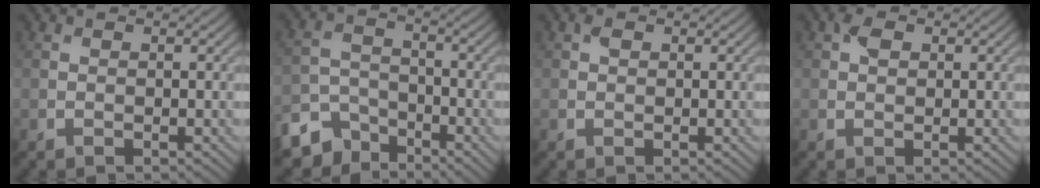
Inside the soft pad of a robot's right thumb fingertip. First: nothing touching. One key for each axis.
{"total": 6.7, "fx": -5.1, "fy": 3.9, "fz": 1.9, "tx": -0.040, "ty": -0.009, "tz": -0.111}
{"total": 0.9, "fx": 0.4, "fy": 0.6, "fz": 0.5, "tx": -0.012, "ty": 0.000, "tz": 0.005}
{"total": 1.6, "fx": 0.6, "fy": 1.1, "fz": 1.0, "tx": -0.018, "ty": 0.004, "tz": 0.007}